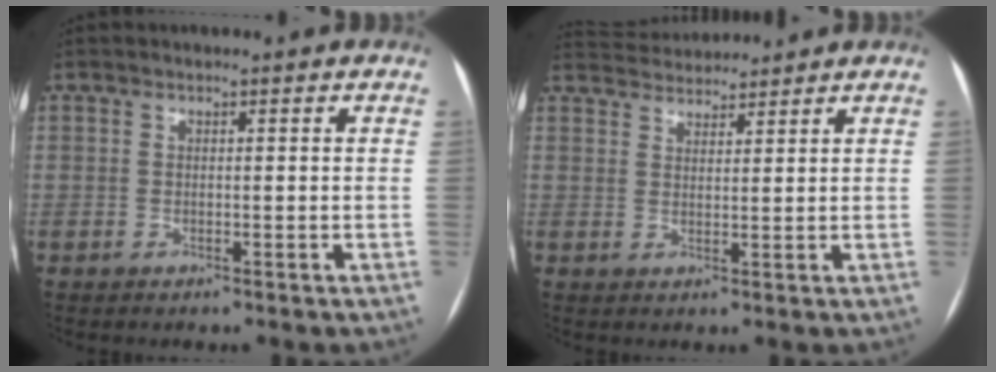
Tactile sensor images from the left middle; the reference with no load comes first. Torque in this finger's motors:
{"motor_torque": [0.08, -0.49, -0.26, -0.06]}